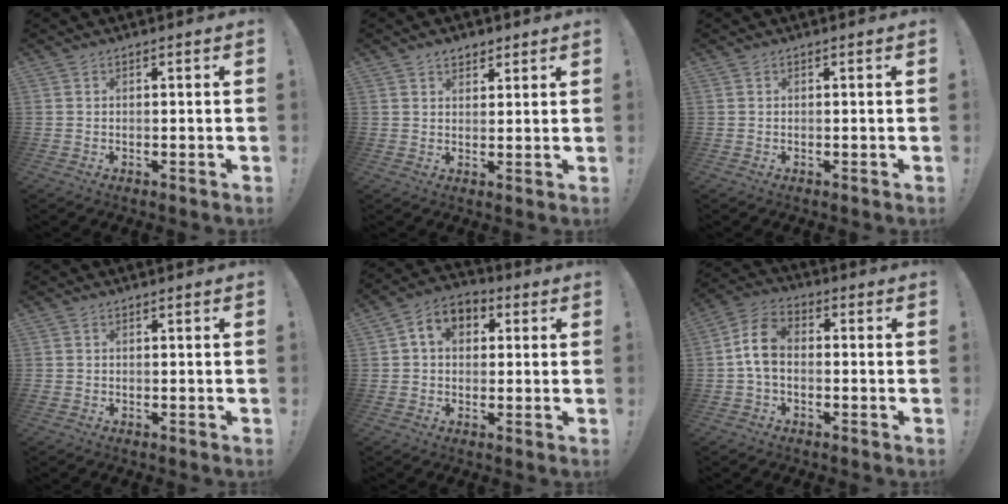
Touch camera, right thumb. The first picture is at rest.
{"total": 3.4, "force": [2.5, 2.2, 0.8], "torque": [-0.002, -0.012, 0.044]}
{"total": 0.0}
{"total": 0.6, "force": [0.1, 0.6, -0.2], "torque": [0.002, 0.003, 0.002]}
{"total": 7.3, "force": [1.6, 5.5, 4.6], "torque": [-0.075, 0.007, 0.031]}
{"total": 9.0, "force": [-0.2, 5.9, 6.7], "torque": [-0.129, 0.011, 0.001]}